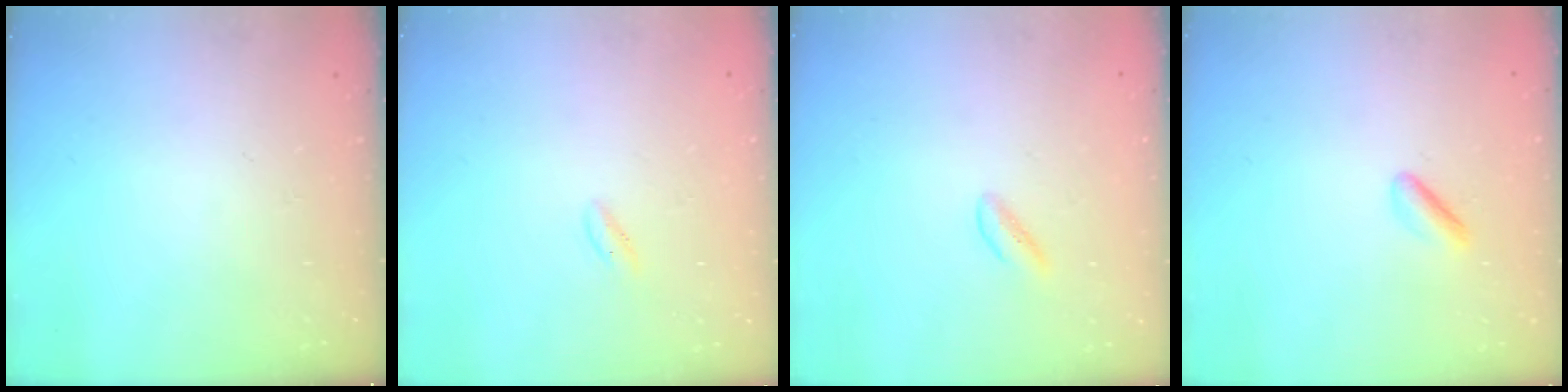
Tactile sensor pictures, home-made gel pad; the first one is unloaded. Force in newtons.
{"total": 0.6, "press": 0.3, "slide": 0.5}
{"total": 0.0}
{"total": 1.8, "press": 1.5, "slide": 0.9}